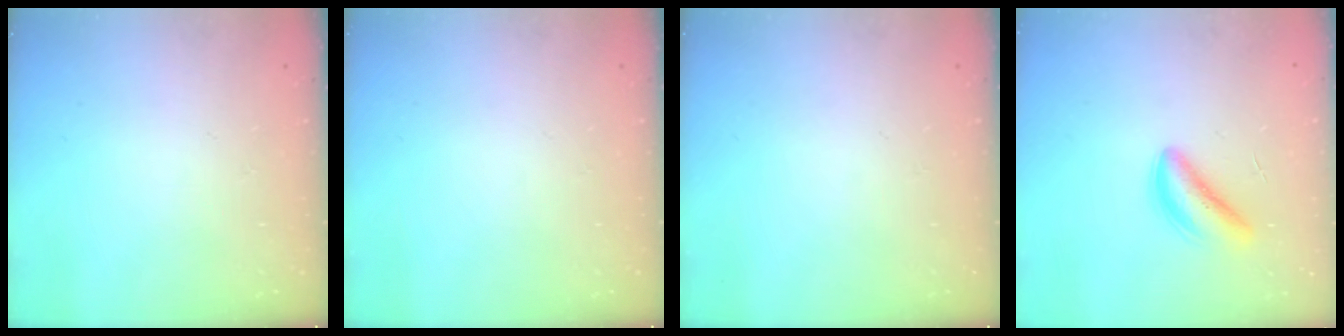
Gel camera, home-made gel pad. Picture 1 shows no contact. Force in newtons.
{"total": 0.0}
{"total": 0.0}
{"total": 4.6, "press": 4.6, "slide": 0.3}